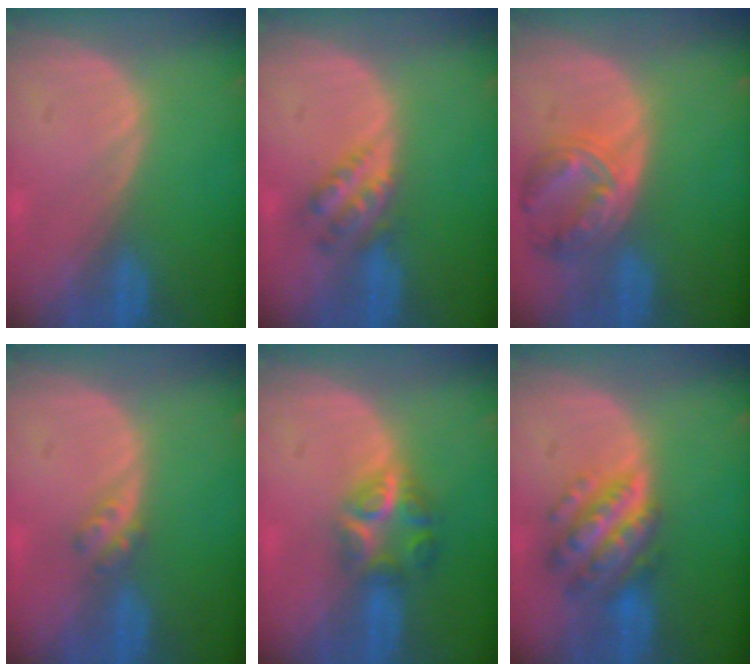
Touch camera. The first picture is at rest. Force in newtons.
{"total": 4.5, "press": 4.0, "slide": 2.0}
{"total": 8.1, "press": 7.1, "slide": 3.9}
{"total": 2.5, "press": 2.1, "slide": 1.4}
{"total": 6.0, "press": 5.5, "slide": 2.5}
{"total": 7.7, "press": 7.7, "slide": 0.5}